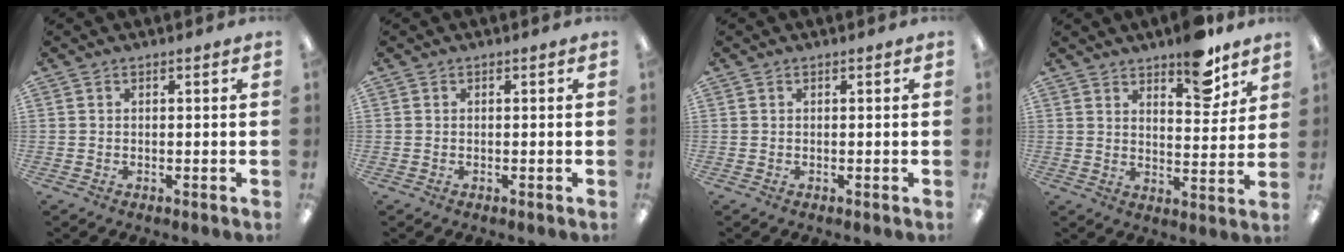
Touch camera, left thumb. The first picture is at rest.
{"total": 0.0}
{"total": 0.0}
{"total": 10.0, "force": [7.8, 3.5, 5.1], "torque": [-0.049, -0.054, 0.130]}